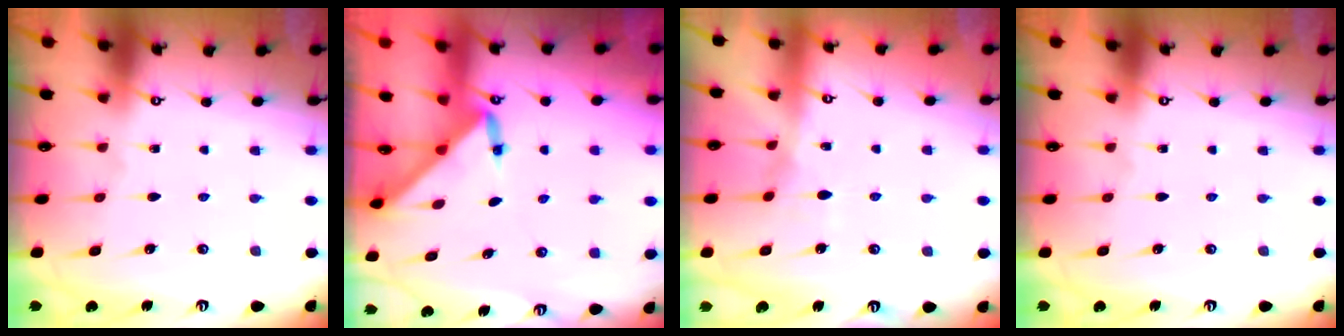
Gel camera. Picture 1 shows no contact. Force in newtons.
{"total": 3.0, "press": 3.0, "slide": 0.3}
{"total": 6.4, "press": 6.4, "slide": 0.6}
{"total": 0.0}